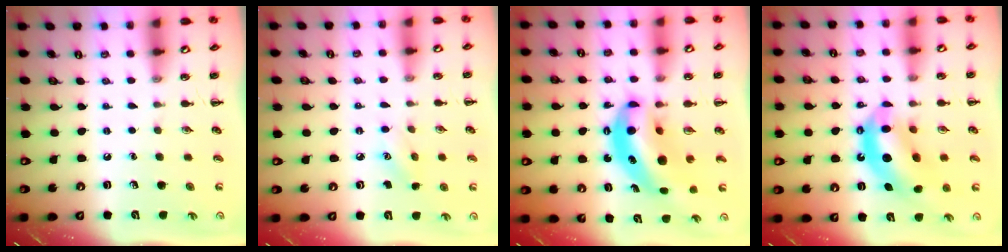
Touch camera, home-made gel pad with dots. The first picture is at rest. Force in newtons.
{"total": 4.8, "press": 4.6, "slide": 1.3}
{"total": 10.8, "press": 10.4, "slide": 2.7}
{"total": 12.4, "press": 12.0, "slide": 3.2}